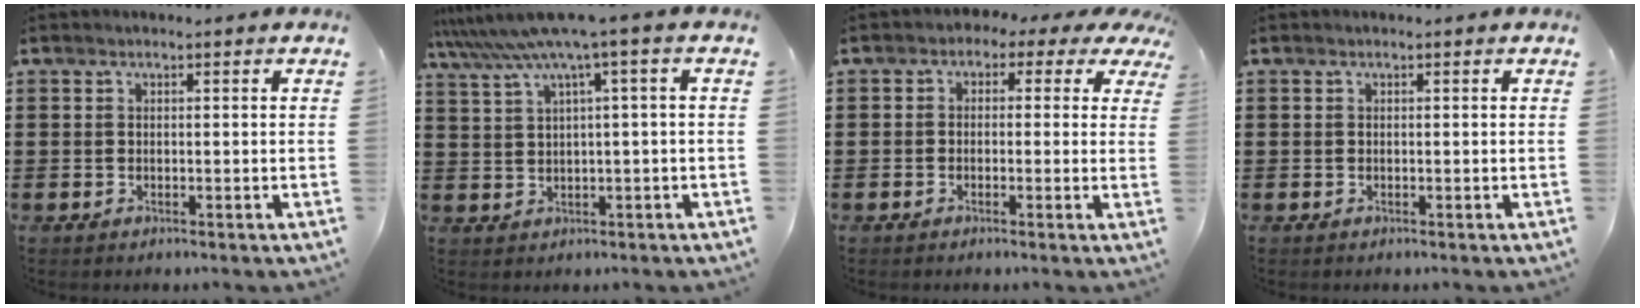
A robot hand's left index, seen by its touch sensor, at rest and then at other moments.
{"total": 5.9, "force": [2.6, -0.8, 5.3], "torque": [-0.117, -0.027, 0.038]}
{"total": 1.9, "force": [-1.0, 1.5, 0.8], "torque": [-0.021, 0.004, -0.025]}
{"total": 0.0}